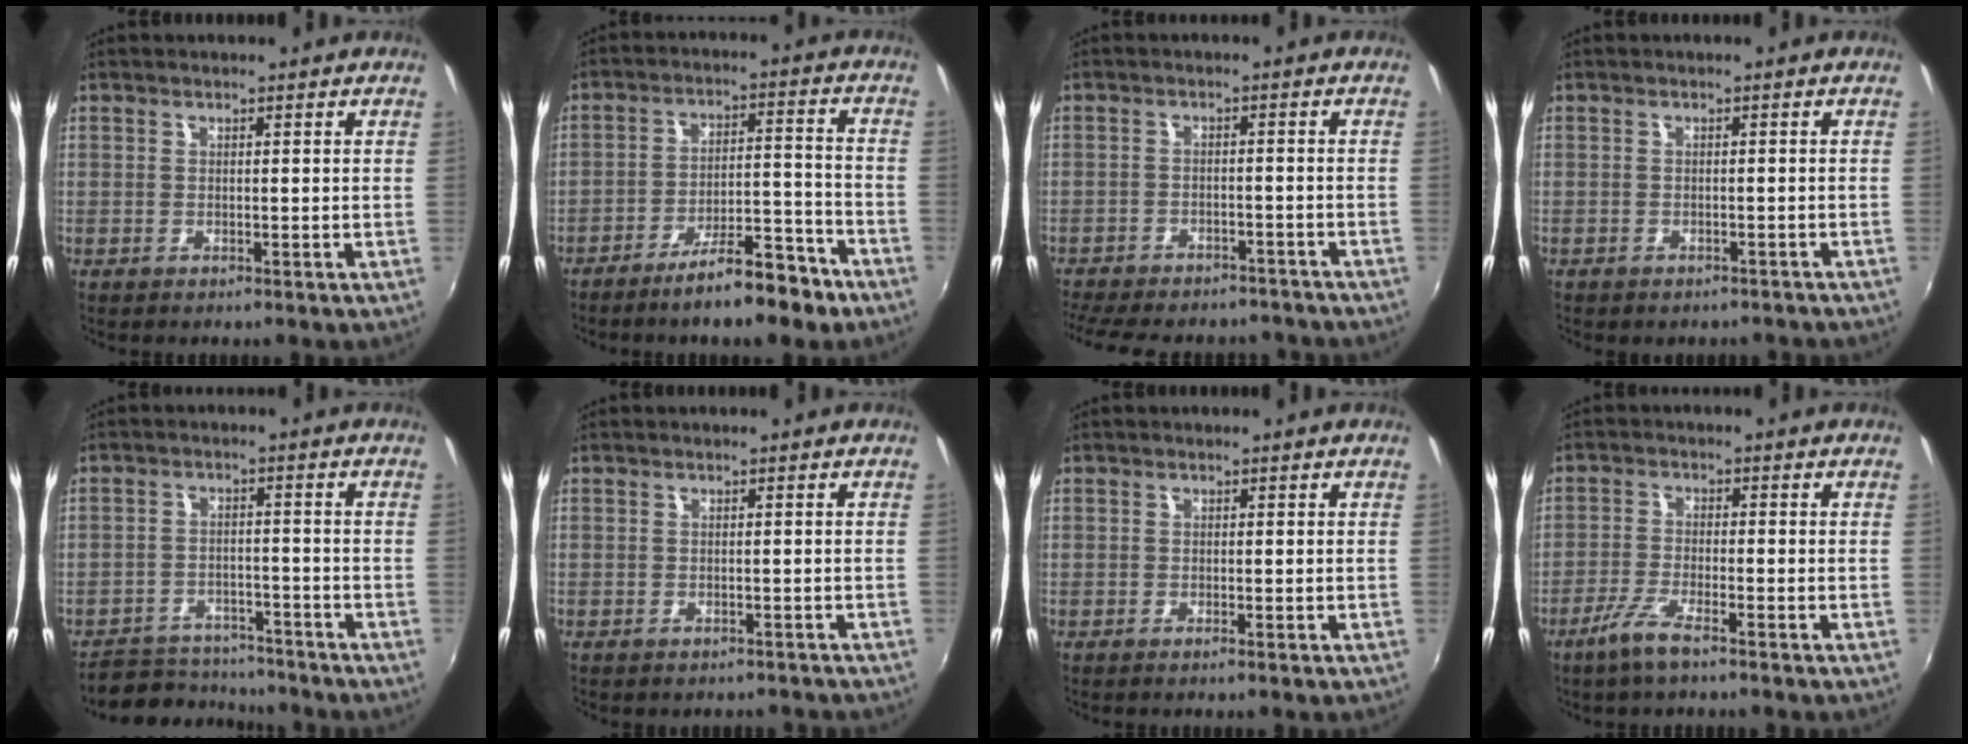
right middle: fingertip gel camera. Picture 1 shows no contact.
{"total": 11.0, "force": [-8.4, 2.5, 6.5], "torque": [-0.112, 0.015, -0.122]}
{"total": 19.1, "force": [-16.2, 6.9, 7.4], "torque": [-0.172, -0.006, -0.214]}
{"total": 4.7, "force": [-4.1, 1.9, 1.4], "torque": [-0.027, -0.011, -0.044]}
{"total": 10.0, "force": [-8.8, 4.4, 1.9], "torque": [-0.059, 0.017, -0.123]}
{"total": 3.9, "force": [-3.4, 1.6, 1.1], "torque": [-0.019, -0.011, -0.038]}
{"total": 0.6, "force": [-0.5, 0.2, 0.2], "torque": [-0.004, -0.003, -0.011]}
{"total": 5.5, "force": [-4.0, 0.7, 3.7], "torque": [-0.090, -0.010, -0.078]}